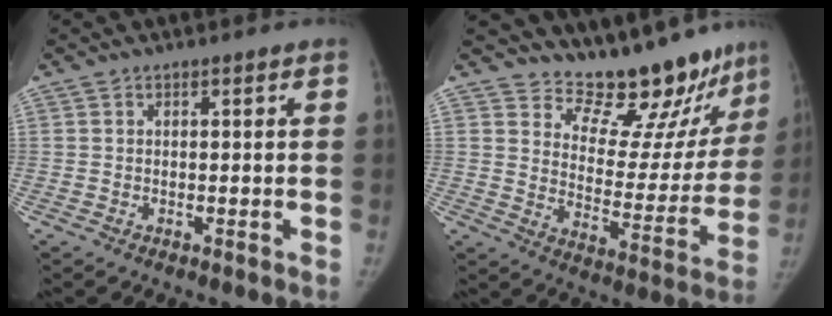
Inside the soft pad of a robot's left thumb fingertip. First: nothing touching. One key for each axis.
{"total": 18.6, "fx": 16.7, "fy": 6.5, "fz": 5.3, "tx": -0.013, "ty": -0.141, "tz": 0.221}